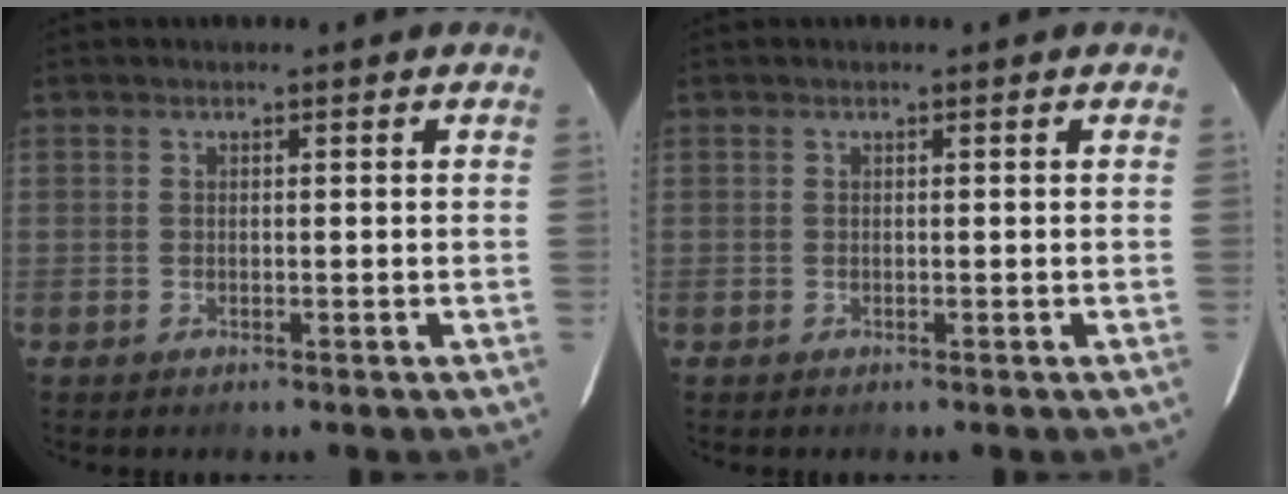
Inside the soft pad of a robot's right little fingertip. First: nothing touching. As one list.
[{"total": 0.0}]